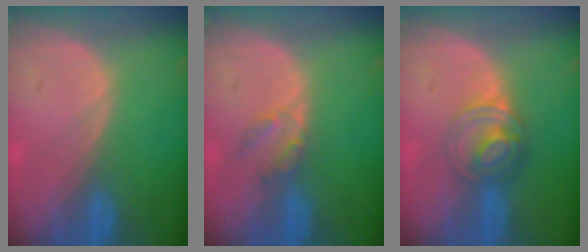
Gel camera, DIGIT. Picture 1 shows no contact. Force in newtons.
{"total": 2.5, "press": 2.5, "slide": 0.3}
{"total": 6.2, "press": 5.3, "slide": 3.2}